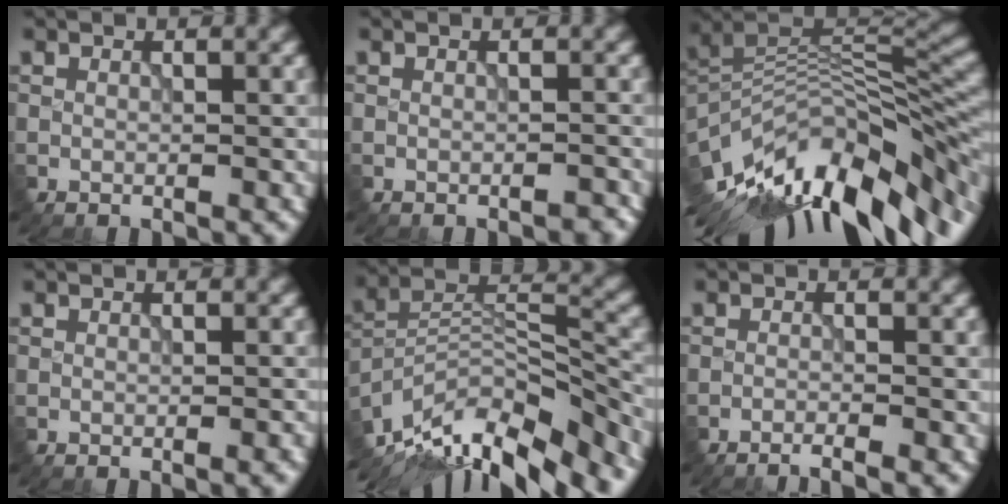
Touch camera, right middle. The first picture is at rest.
{"total": 1.0, "force": [-0.9, 0.2, 0.5], "torque": [-0.005, 0.002, -0.012]}
{"total": 15.0, "force": [-8.2, 5.4, 11.3], "torque": [-0.208, 0.004, -0.136]}
{"total": 1.1, "force": [-0.5, 0.2, 1.0], "torque": [-0.012, 0.000, -0.006]}
{"total": 14.0, "force": [-10.9, 4.6, 7.4], "torque": [-0.148, 0.015, -0.175]}
{"total": 2.1, "force": [-1.9, 0.0, 1.0], "torque": [-0.017, 0.002, -0.038]}